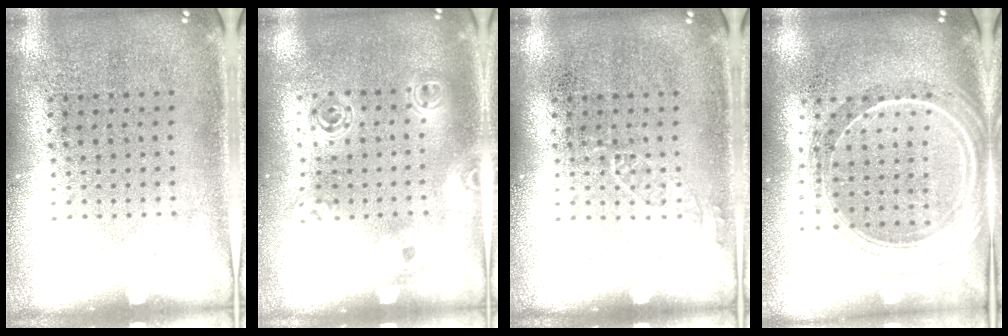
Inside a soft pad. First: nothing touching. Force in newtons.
{"total": 1.4, "press": 1.3, "slide": 0.5}
{"total": 0.8, "press": 0.8, "slide": 0.1}
{"total": 2.3, "press": 2.0, "slide": 1.2}